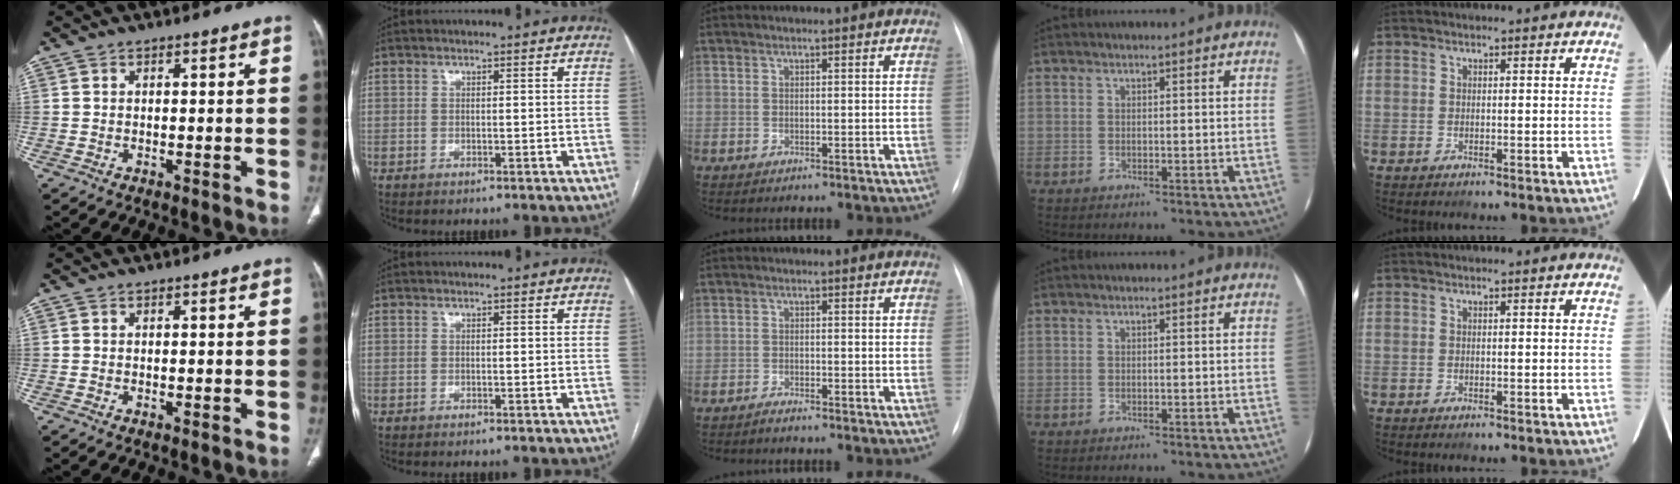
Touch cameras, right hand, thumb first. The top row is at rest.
{"middle": {"total": 0.9, "force": [-0.9, 0.0, 0.2], "torque": [-0.008, -0.003, -0.015]}}